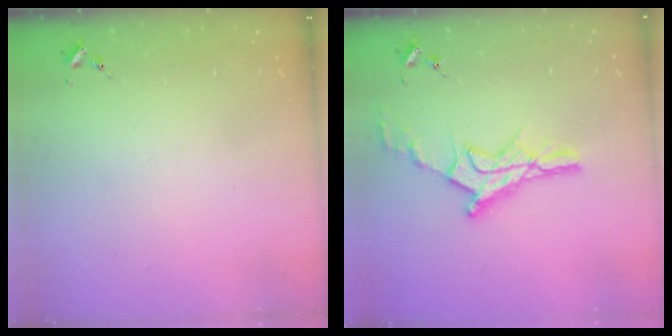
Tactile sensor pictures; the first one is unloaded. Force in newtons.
{"total": 14.2, "press": 14.2, "slide": 1.1}